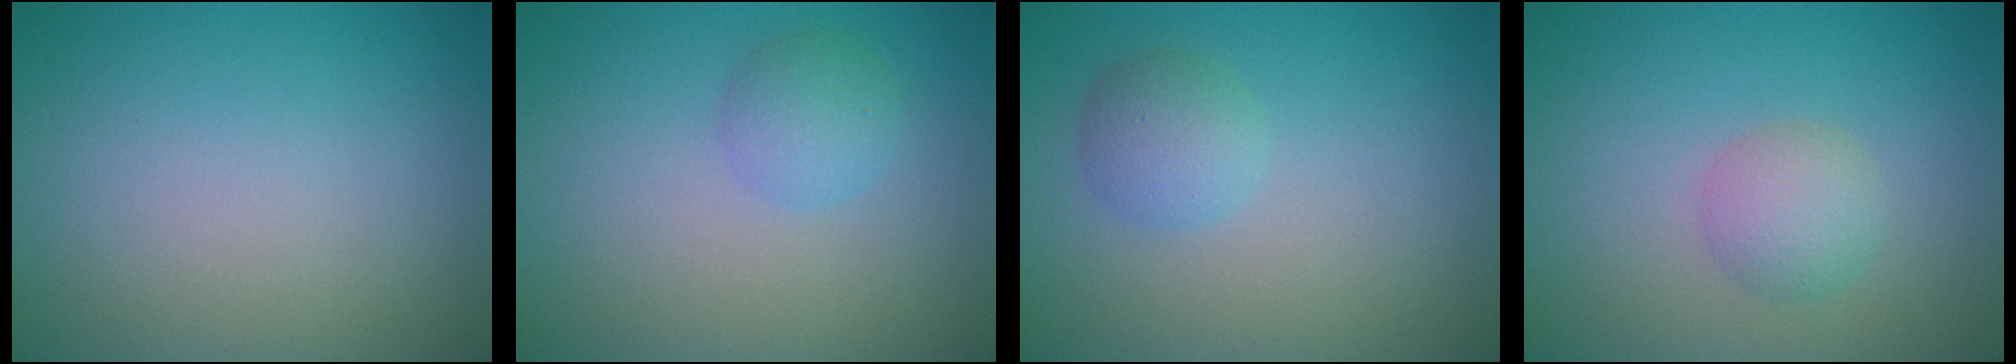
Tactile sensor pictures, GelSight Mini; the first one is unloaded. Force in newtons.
{"total": 2.1, "press": 2.1, "slide": 0.1}
{"total": 2.3, "press": 2.3, "slide": 0.1}
{"total": 2.5, "press": 2.5, "slide": 0.1}